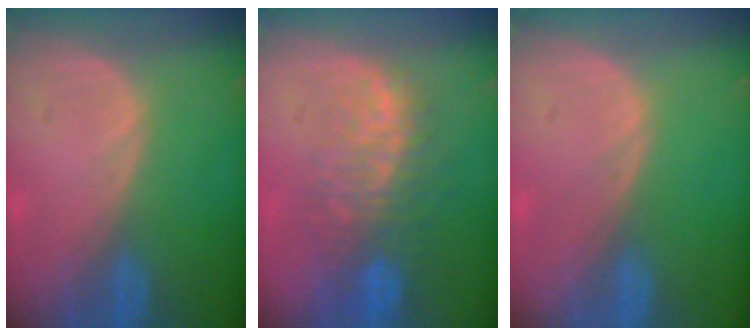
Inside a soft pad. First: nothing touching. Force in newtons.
{"total": 9.9, "press": 8.4, "slide": 5.2}
{"total": 0.0}